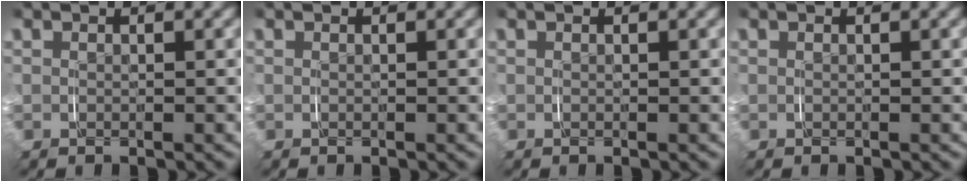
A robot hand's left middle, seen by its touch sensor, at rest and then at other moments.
{"total": 0.0}
{"total": 0.0}
{"total": 0.0}